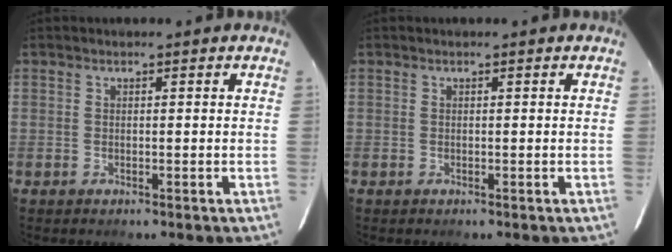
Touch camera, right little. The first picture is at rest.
{"total": 0.0}